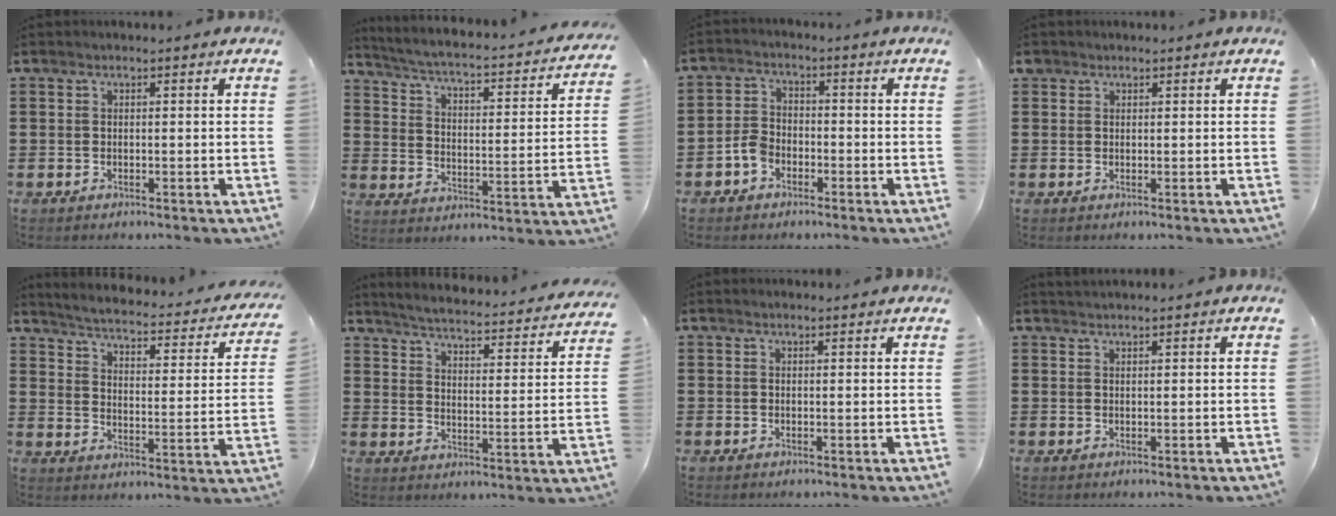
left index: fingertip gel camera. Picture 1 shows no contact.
{"total": 2.7, "force": [2.2, -0.1, 1.6], "torque": [-0.048, -0.030, 0.024]}
{"total": 3.5, "force": [-2.0, 2.3, 1.8], "torque": [-0.049, 0.004, -0.043]}
{"total": 1.1, "force": [0.8, 0.8, 0.2], "torque": [-0.007, 0.005, 0.014]}
{"total": 2.6, "force": [2.3, -0.2, 1.2], "torque": [-0.041, -0.029, 0.028]}
{"total": 3.3, "force": [3.2, -0.3, 0.9], "torque": [-0.038, -0.033, 0.046]}
{"total": 0.5, "force": [0.5, 0.1, 0.2], "torque": [-0.006, 0.001, 0.009]}
{"total": 1.0, "force": [1.0, 0.0, 0.2], "torque": [-0.005, 0.000, 0.020]}